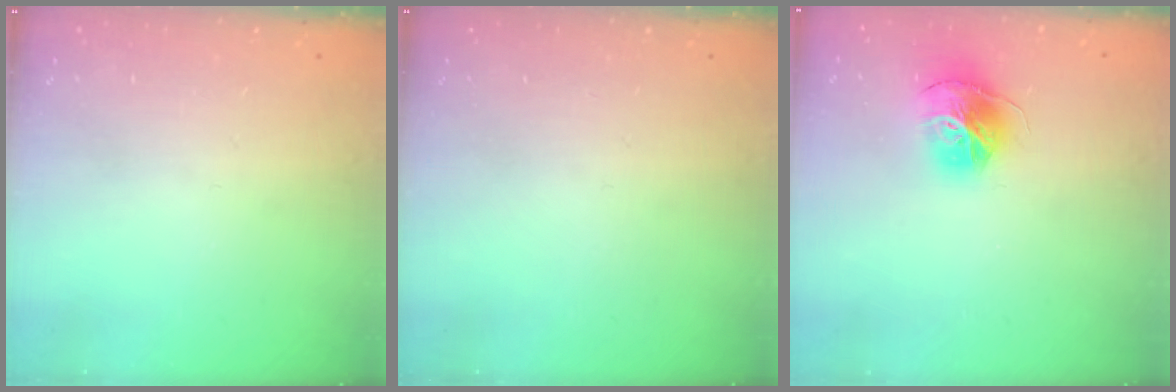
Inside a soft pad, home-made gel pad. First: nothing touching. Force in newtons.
{"total": 0.0}
{"total": 14.8, "press": 14.7, "slide": 1.6}